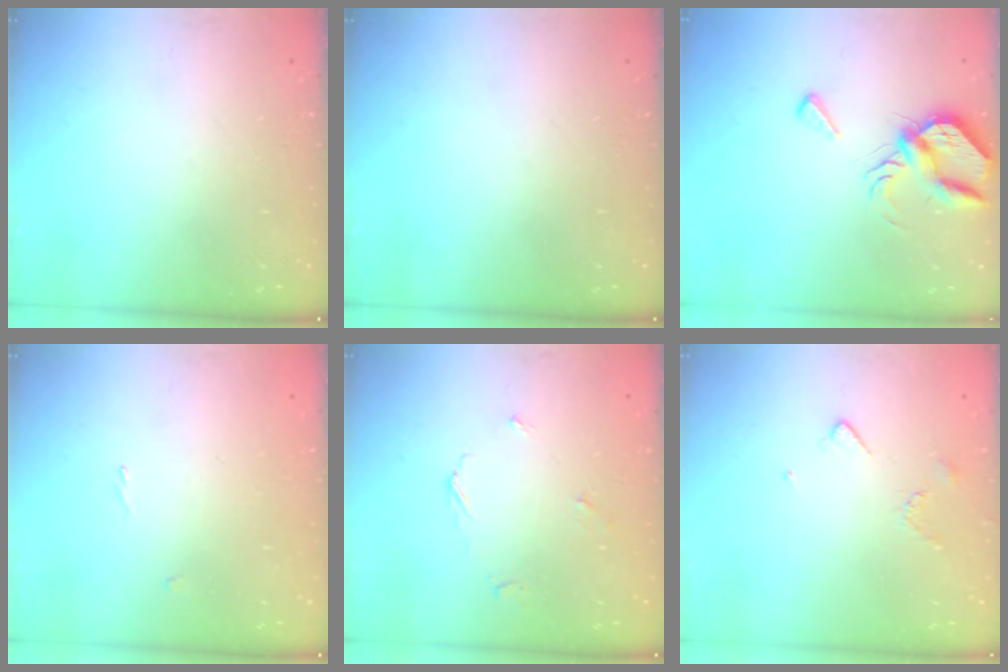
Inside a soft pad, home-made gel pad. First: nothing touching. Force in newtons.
{"total": 0.0}
{"total": 7.3, "press": 7.2, "slide": 0.7}
{"total": 0.8, "press": 0.8, "slide": 0.3}
{"total": 3.5, "press": 3.5, "slide": 0.5}
{"total": 3.5, "press": 3.4, "slide": 0.7}